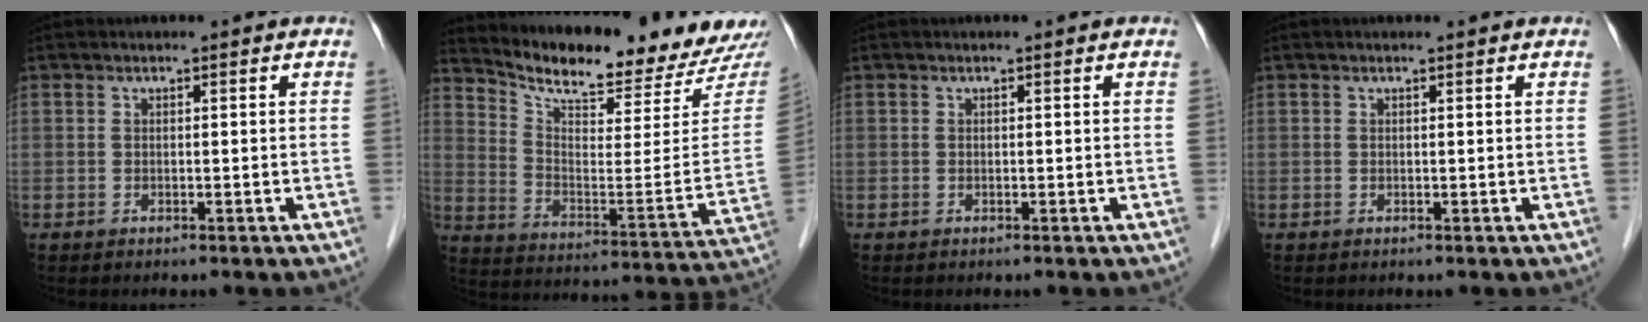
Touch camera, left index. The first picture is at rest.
{"total": 20.0, "force": [19.1, 1.4, 5.8], "torque": [-0.108, -0.085, 0.266]}
{"total": 0.0}
{"total": 1.0, "force": [0.9, 0.0, 0.3], "torque": [-0.009, 0.008, 0.014]}